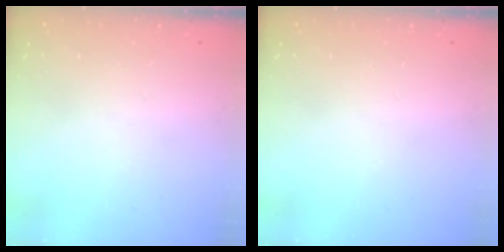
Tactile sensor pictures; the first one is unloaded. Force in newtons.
{"total": 0.0}